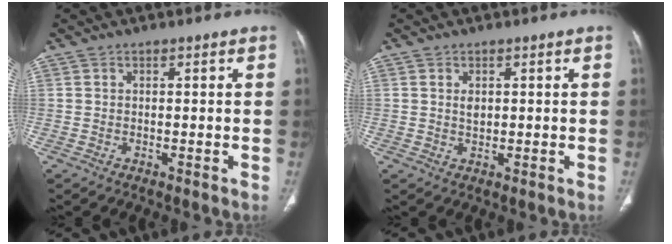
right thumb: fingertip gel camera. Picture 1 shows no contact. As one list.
[{"total": 1.7, "force": [0.5, 1.1, 1.2], "torque": [-0.017, -0.004, 0.012]}]